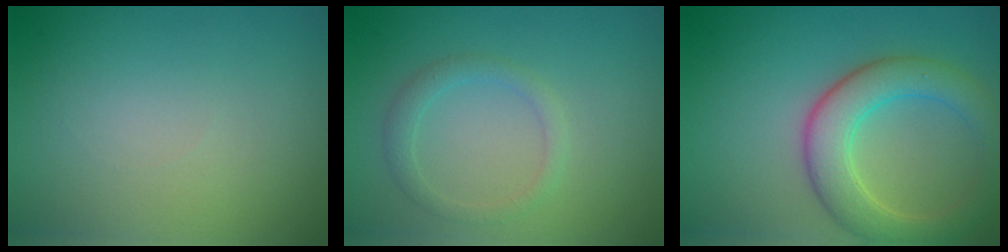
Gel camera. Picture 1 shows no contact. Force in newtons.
{"total": 1.6, "press": 1.6, "slide": 0.1}
{"total": 5.8, "press": 5.7, "slide": 0.3}